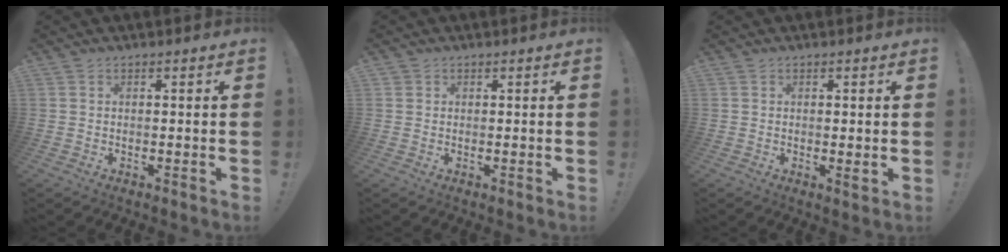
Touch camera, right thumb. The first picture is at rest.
{"total": 0.9, "force": [0.4, 0.7, 0.1], "torque": [-0.004, 0.002, 0.009]}
{"total": 1.5, "force": [0.4, 0.2, 1.5], "torque": [-0.011, -0.008, 0.004]}